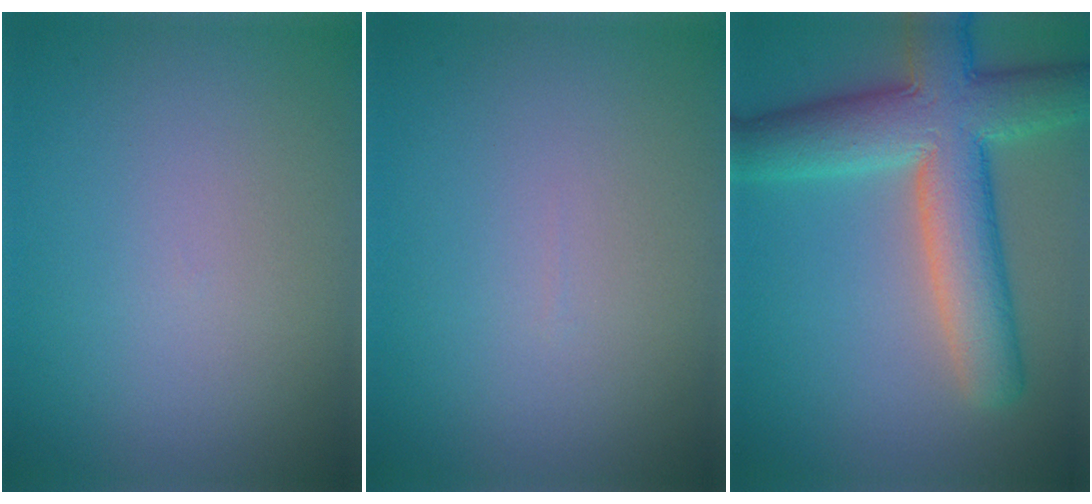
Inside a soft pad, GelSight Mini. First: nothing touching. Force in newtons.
{"total": 0.0}
{"total": 9.9, "press": 9.9, "slide": 0.6}